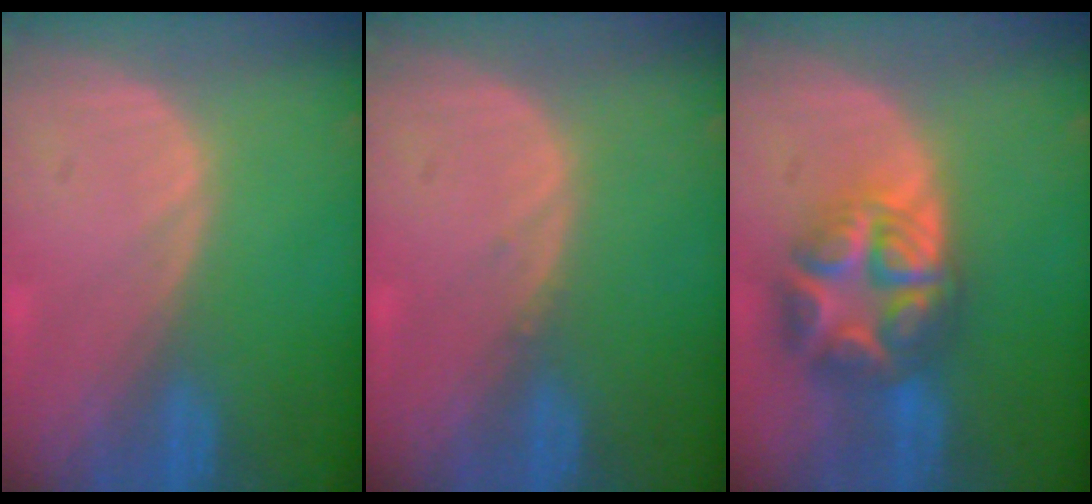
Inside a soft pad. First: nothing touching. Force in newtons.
{"total": 0.5, "press": 0.5, "slide": 0.2}
{"total": 8.6, "press": 8.6, "slide": 0.6}